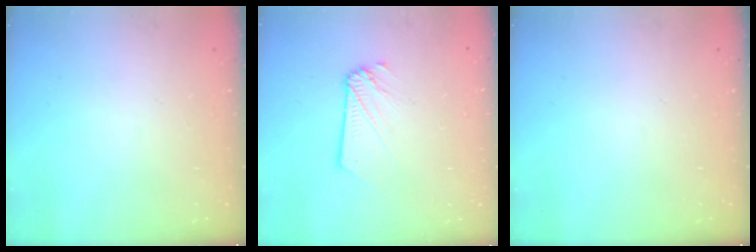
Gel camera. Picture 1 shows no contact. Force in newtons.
{"total": 2.5, "press": 2.5, "slide": 0.1}
{"total": 0.0}